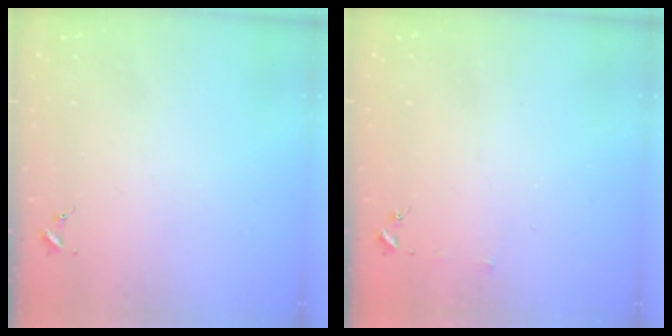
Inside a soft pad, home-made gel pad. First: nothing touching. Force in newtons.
{"total": 3.0, "press": 3.0, "slide": 0.3}